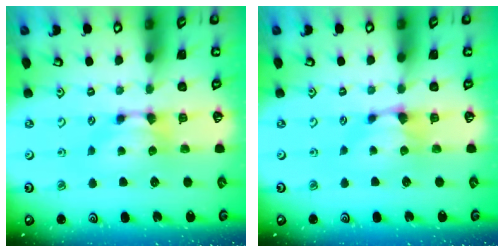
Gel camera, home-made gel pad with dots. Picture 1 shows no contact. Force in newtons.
{"total": 1.1, "press": 0.9, "slide": 0.5}